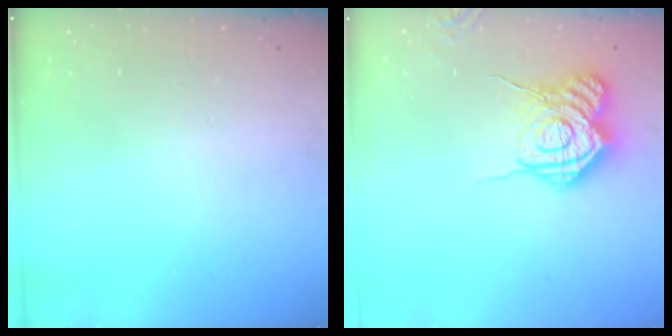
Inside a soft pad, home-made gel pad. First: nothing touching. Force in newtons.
{"total": 15.5, "press": 15.5, "slide": 1.1}